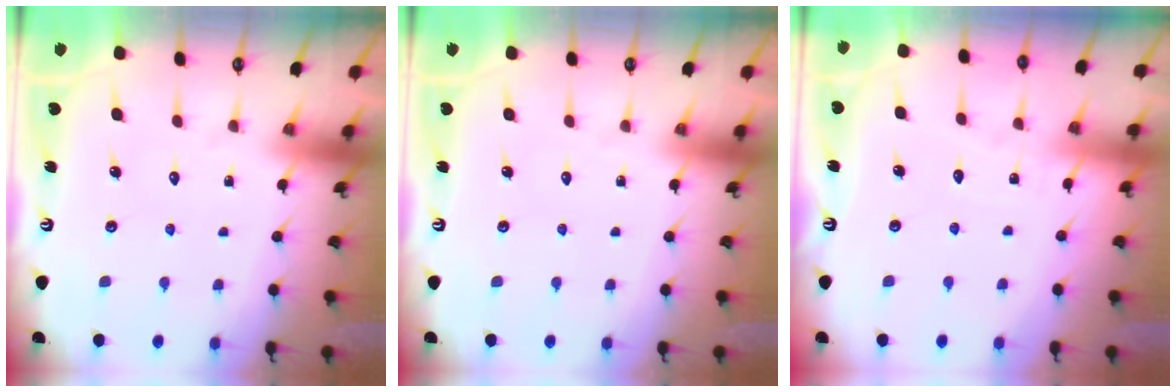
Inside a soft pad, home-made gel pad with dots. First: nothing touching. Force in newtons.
{"total": 0.0}
{"total": 2.6, "press": 2.6, "slide": 0.3}